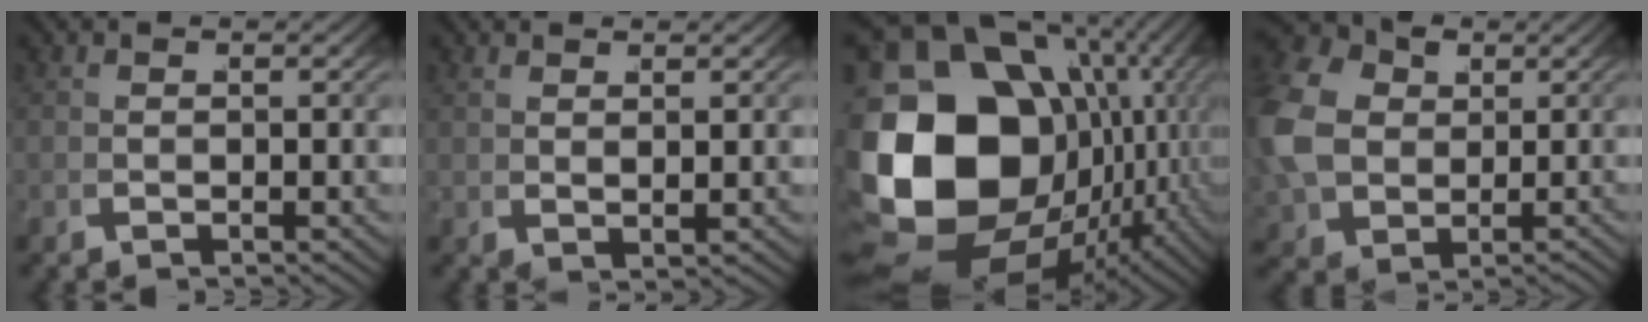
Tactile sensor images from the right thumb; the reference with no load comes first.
{"total": 1.6, "force": [1.4, -0.5, 0.5], "torque": [-0.014, -0.005, 0.039]}
{"total": 27.1, "force": [-3.2, 19.6, 18.3], "torque": [-0.354, -0.080, -0.017]}
{"total": 8.8, "force": [1.6, 7.2, 4.9], "torque": [-0.130, -0.022, 0.043]}